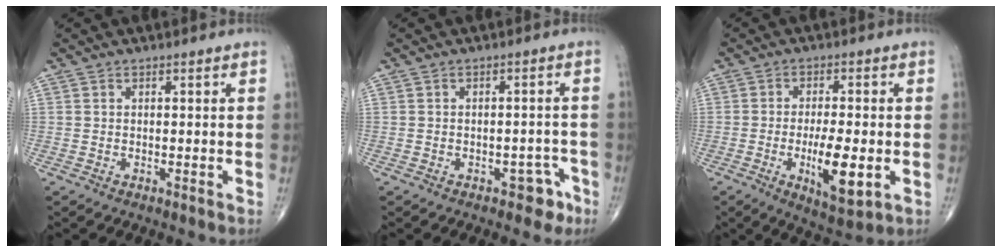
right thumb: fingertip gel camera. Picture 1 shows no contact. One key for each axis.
{"total": 4.0, "fx": -2.4, "fy": 2.4, "fz": 2.1, "tx": -0.004, "ty": 0.025, "tz": -0.029}
{"total": 10.1, "fx": -2.4, "fy": 3.2, "fz": 9.2, "tx": -0.151, "ty": -0.011, "tz": -0.037}